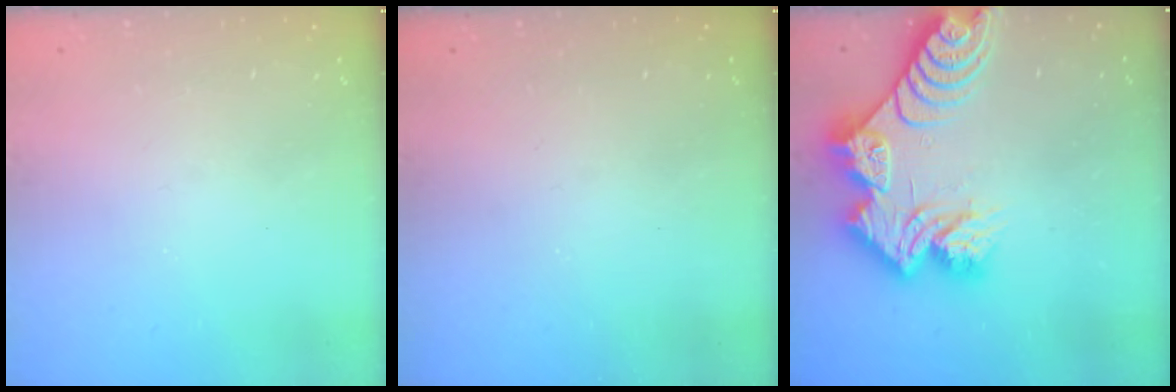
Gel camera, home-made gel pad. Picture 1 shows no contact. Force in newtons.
{"total": 0.0}
{"total": 17.3, "press": 17.2, "slide": 1.7}